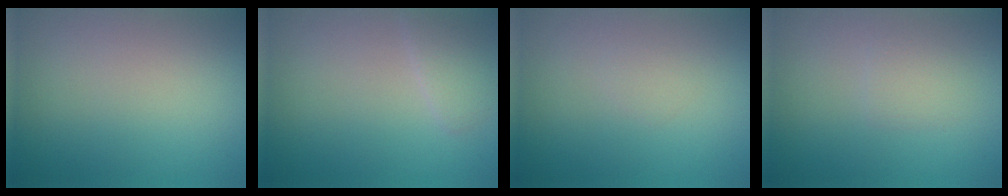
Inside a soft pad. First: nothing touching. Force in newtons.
{"total": 1.6, "press": 1.6, "slide": 0.1}
{"total": 0.6, "press": 0.6, "slide": 0.0}
{"total": 1.3, "press": 1.3, "slide": 0.1}